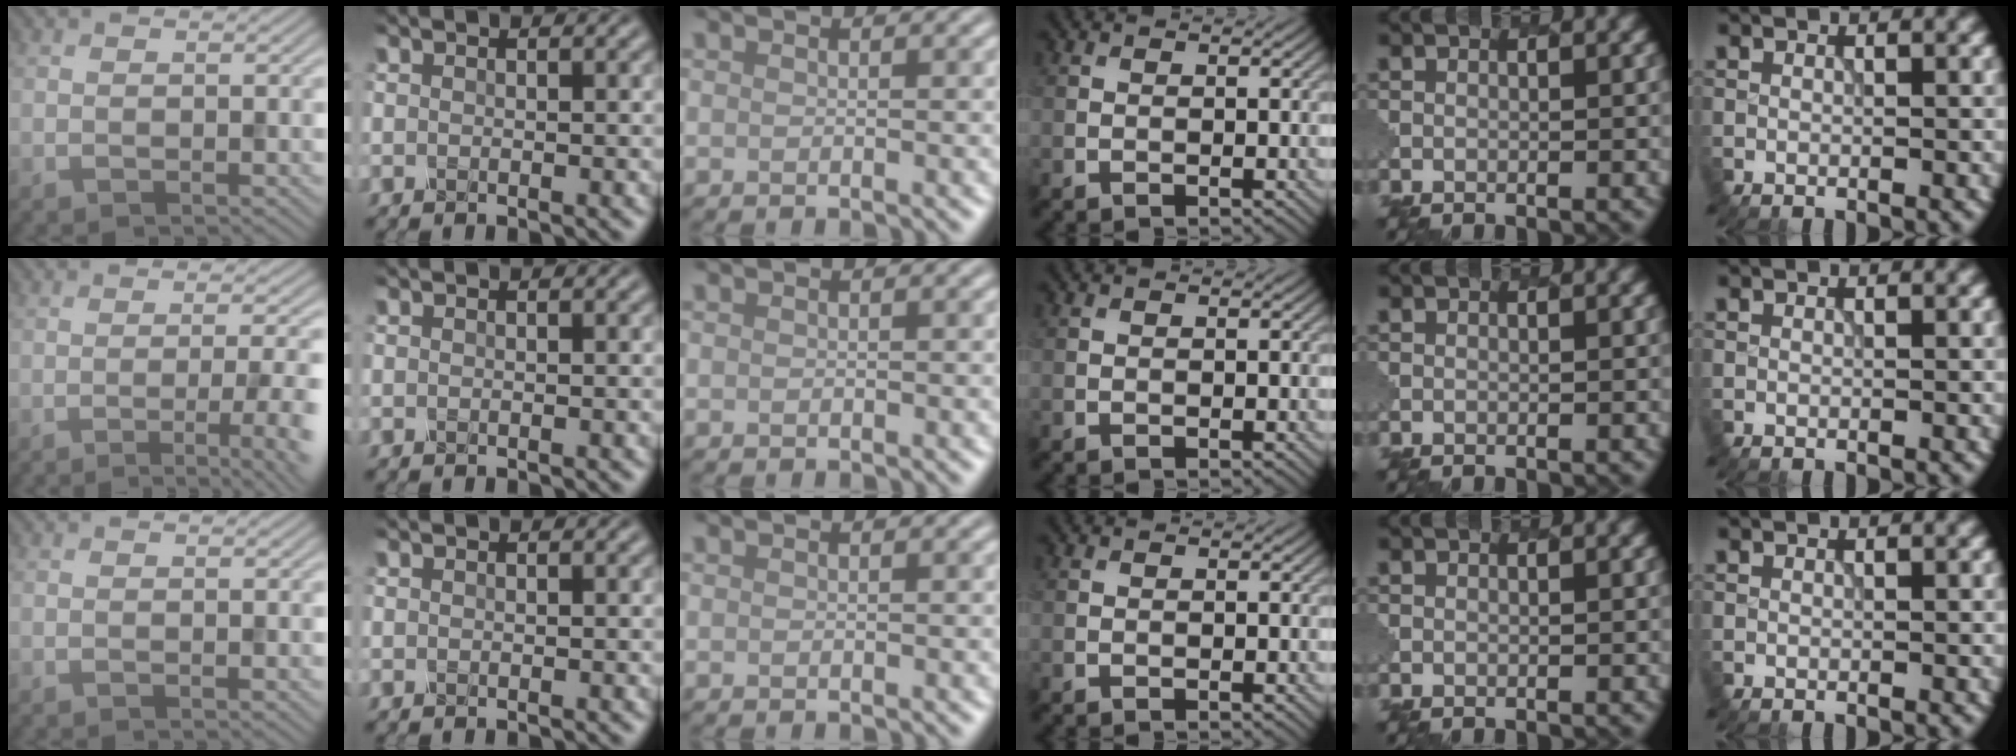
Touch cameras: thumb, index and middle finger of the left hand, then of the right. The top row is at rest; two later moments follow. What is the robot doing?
{"motion": "dispense", "object": "spray bottle"}